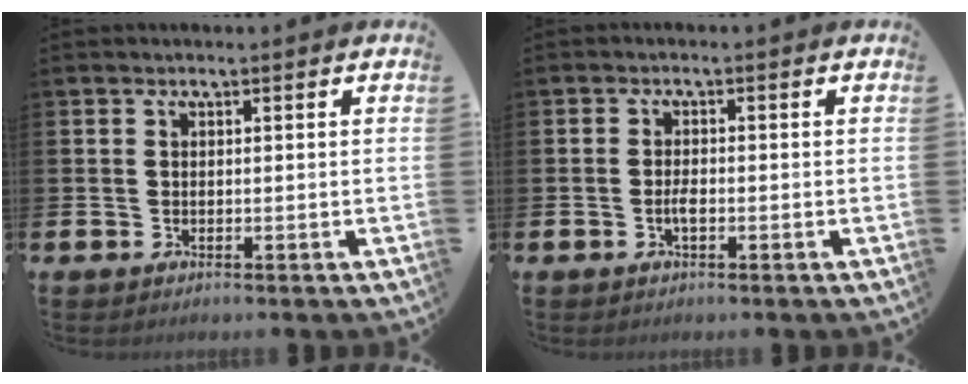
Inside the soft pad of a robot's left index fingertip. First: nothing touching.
{"total": 1.6, "force": [-0.6, 0.5, 1.5], "torque": [-0.024, 0.000, -0.012]}